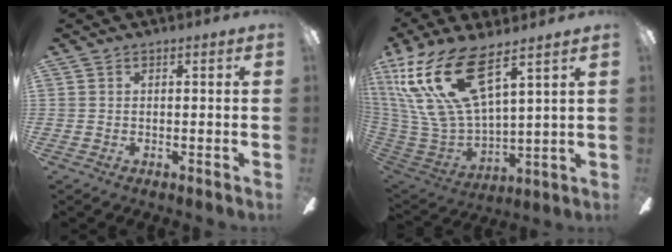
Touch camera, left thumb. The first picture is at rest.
{"total": 23.6, "force": [13.3, 9.4, 17.1], "torque": [-0.375, -0.075, 0.239]}